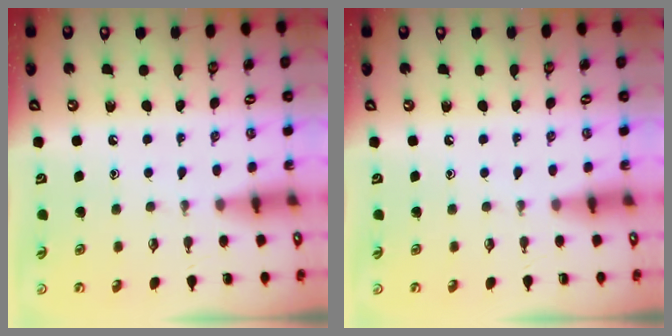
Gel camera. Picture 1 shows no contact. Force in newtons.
{"total": 0.0}